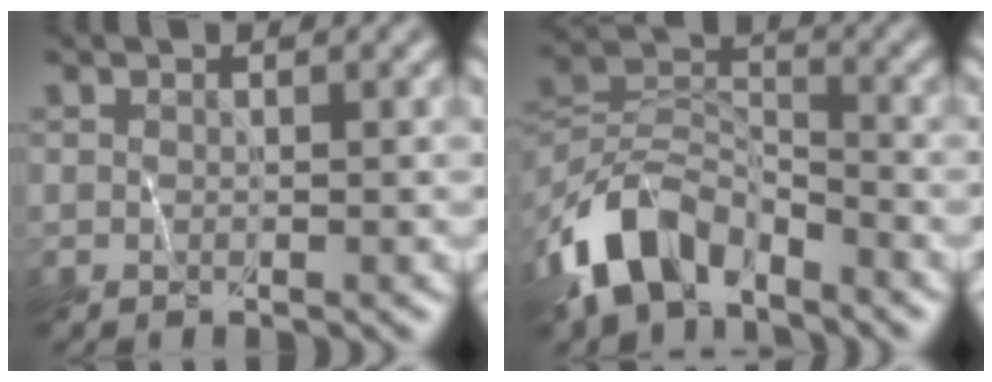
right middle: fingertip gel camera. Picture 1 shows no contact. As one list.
[{"total": 7.8, "force": [-5.3, 4.1, 4.0], "torque": [-0.068, -0.002, -0.113]}]